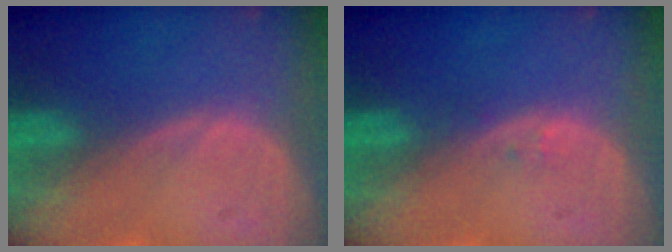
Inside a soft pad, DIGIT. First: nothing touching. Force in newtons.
{"total": 0.6, "press": 0.6, "slide": 0.1}